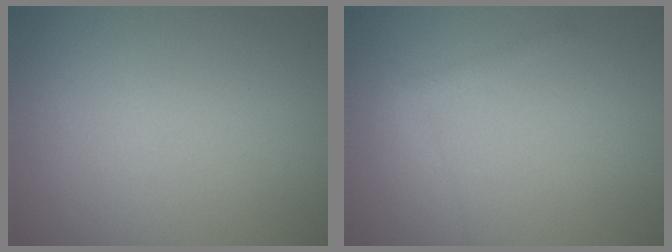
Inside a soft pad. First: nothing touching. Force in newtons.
{"total": 1.3, "press": 1.2, "slide": 0.1}